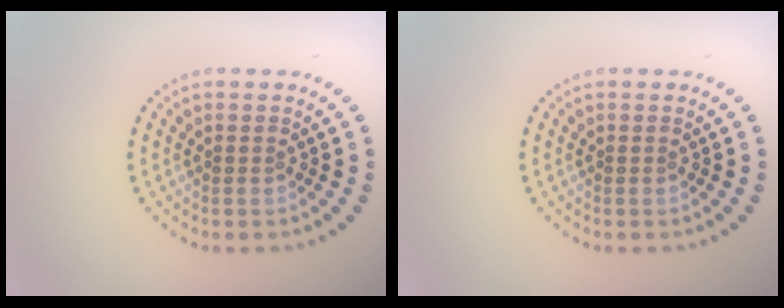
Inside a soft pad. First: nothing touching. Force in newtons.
{"total": 0.0}